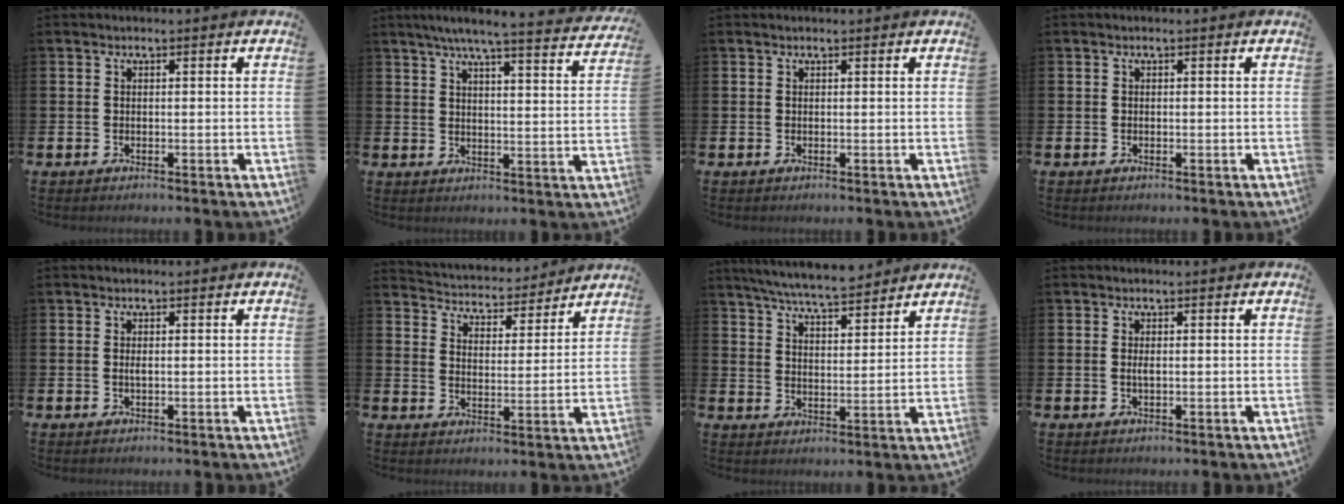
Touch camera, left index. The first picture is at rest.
{"total": 6.1, "force": [5.5, -0.2, 2.6], "torque": [-0.057, -0.035, 0.091]}
{"total": 0.0}
{"total": 0.0}
{"total": 0.7, "force": [0.1, 0.1, 0.6], "torque": [-0.013, -0.001, 0.003]}
{"total": 4.7, "force": [4.5, 1.3, -0.1], "torque": [-0.018, -0.041, 0.074]}
{"total": 6.9, "force": [6.7, 0.5, 1.8], "torque": [-0.049, -0.034, 0.119]}
{"total": 0.9, "force": [0.1, 0.2, 0.9], "torque": [-0.009, -0.002, -0.001]}